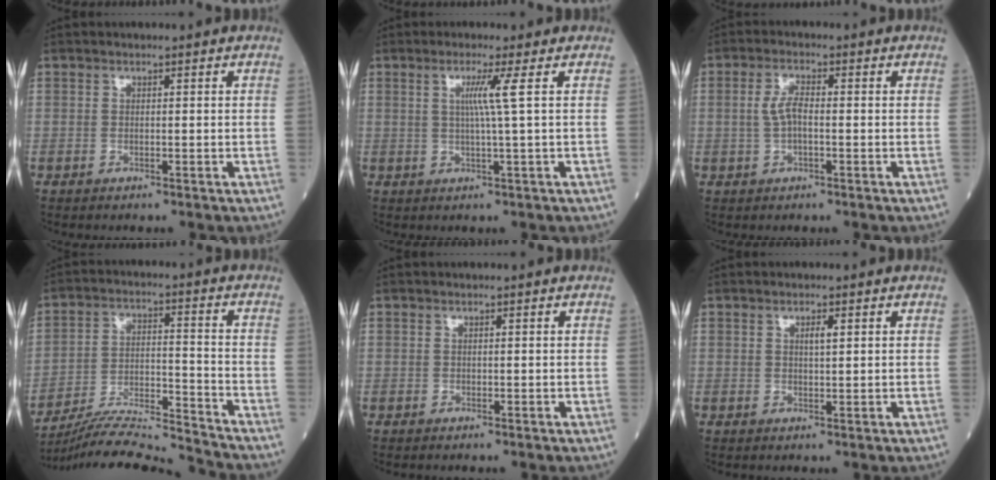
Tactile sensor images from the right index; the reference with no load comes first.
{"total": 3.6, "force": [0.8, -1.3, 3.3], "torque": [-0.063, -0.004, 0.015]}
{"total": 3.4, "force": [-0.2, 1.1, 3.3], "torque": [-0.075, 0.006, -0.002]}
{"total": 14.0, "force": [-13.6, -2.1, 2.8], "torque": [-0.053, 0.006, -0.233]}
{"total": 0.0}
{"total": 1.5, "force": [0.6, 0.3, 1.3], "torque": [-0.023, -0.001, 0.009]}